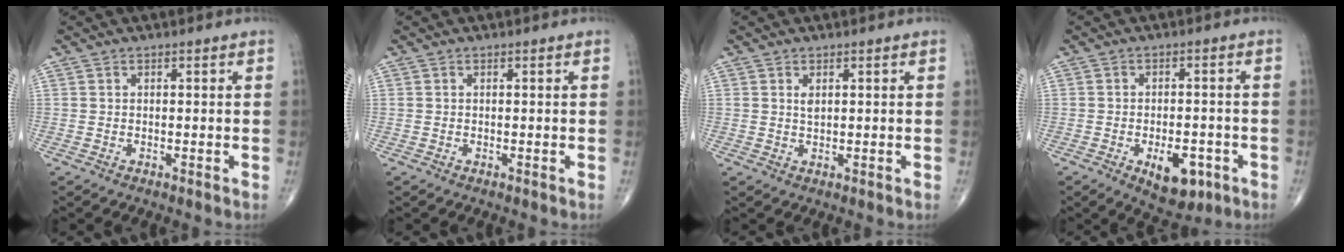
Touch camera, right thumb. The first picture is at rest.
{"total": 0.0}
{"total": 1.4, "force": [0.5, 0.7, 1.1], "torque": [-0.016, -0.003, 0.011]}
{"total": 5.2, "force": [-1.9, 2.9, 3.8], "torque": [-0.037, 0.003, -0.016]}